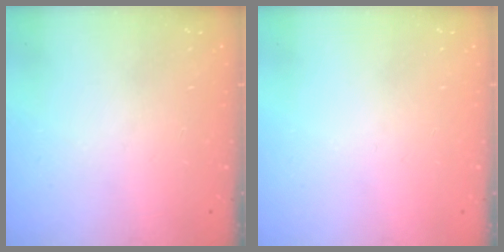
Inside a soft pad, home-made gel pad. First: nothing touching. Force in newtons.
{"total": 0.0}